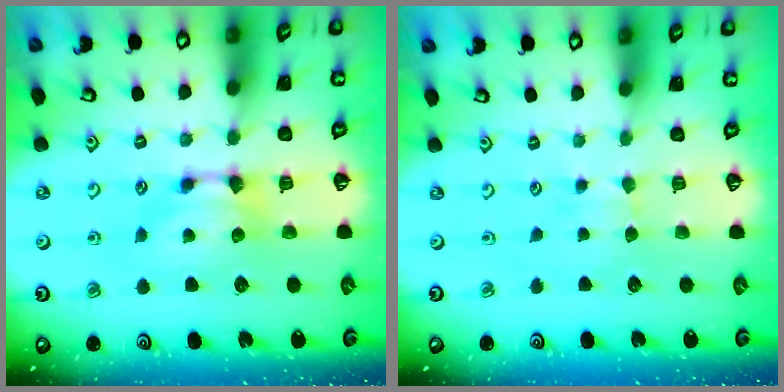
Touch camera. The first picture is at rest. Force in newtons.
{"total": 2.3, "press": 2.3, "slide": 0.4}